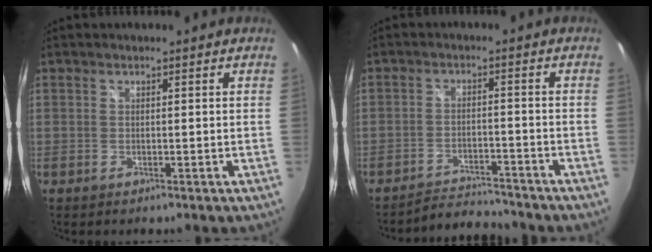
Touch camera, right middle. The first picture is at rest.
{"total": 6.5, "force": [-6.5, 0.5, 0.5], "torque": [-0.032, 0.003, -0.106]}